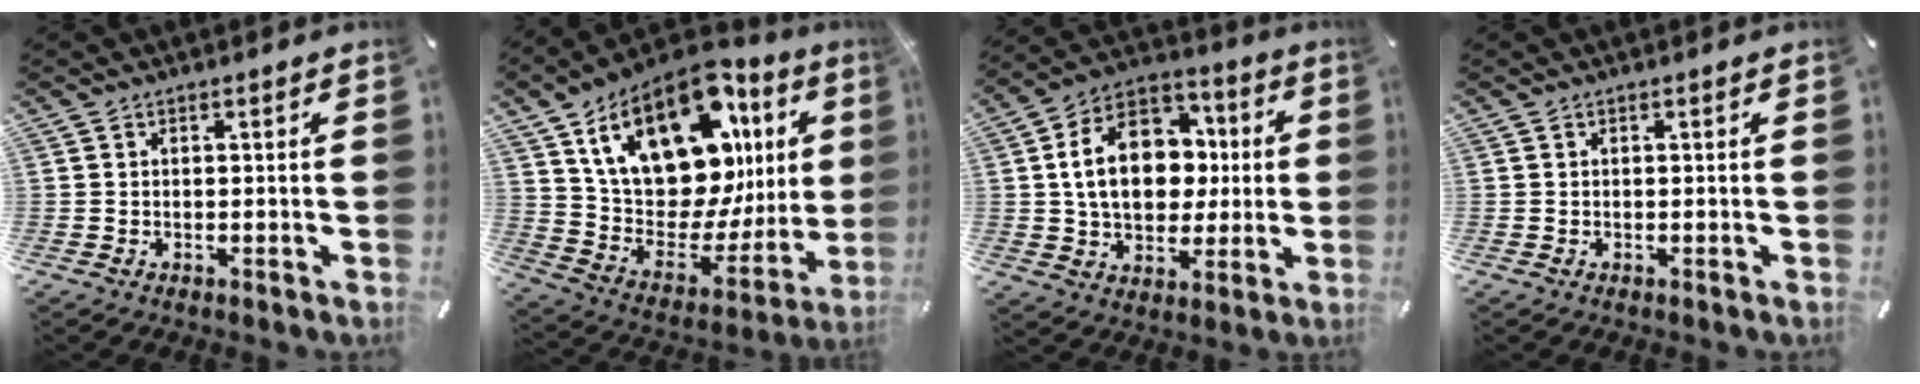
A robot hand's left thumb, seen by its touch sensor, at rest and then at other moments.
{"total": 24.2, "force": [11.9, 14.2, 15.6], "torque": [-0.245, -0.085, 0.215]}
{"total": 17.6, "force": [1.1, 13.3, 11.4], "torque": [-0.207, 0.011, 0.024]}
{"total": 0.0}